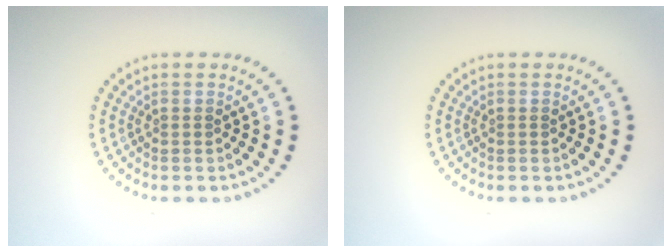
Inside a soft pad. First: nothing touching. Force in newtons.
{"total": 0.0}